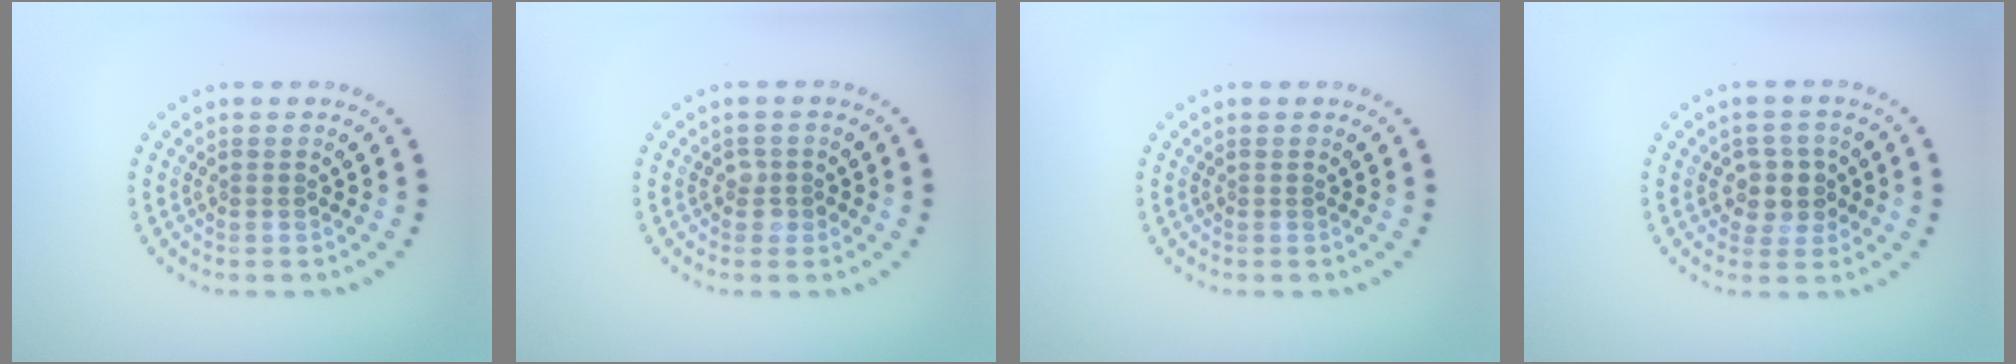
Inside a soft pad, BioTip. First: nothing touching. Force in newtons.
{"total": 1.2, "press": 1.1, "slide": 0.4}
{"total": 0.0}
{"total": 2.8, "press": 2.5, "slide": 1.3}